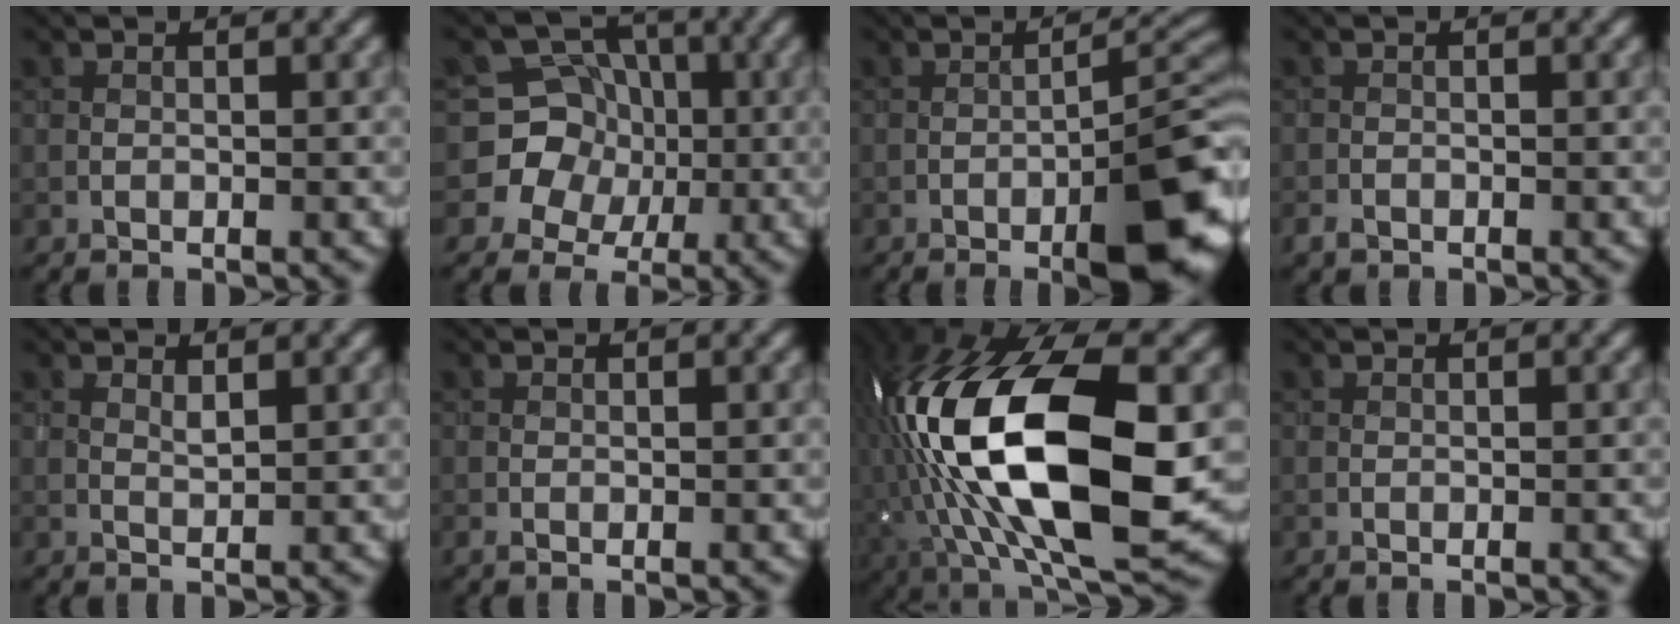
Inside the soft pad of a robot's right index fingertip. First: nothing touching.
{"total": 7.4, "force": [-0.6, 7.2, 1.8], "torque": [-0.014, 0.026, -0.041]}
{"total": 8.5, "force": [-4.3, 2.2, 7.0], "torque": [-0.093, 0.006, -0.061]}
{"total": 1.1, "force": [-0.8, 0.7, 0.2], "torque": [-0.001, -0.002, -0.018]}
{"total": 0.8, "force": [0.6, 0.1, 0.5], "torque": [-0.015, -0.004, 0.013]}
{"total": 0.6, "force": [-0.4, 0.2, 0.4], "torque": [-0.008, -0.003, -0.007]}
{"total": 18.3, "force": [-0.2, 8.5, 16.3], "torque": [-0.311, 0.002, -0.013]}
{"total": 0.0}